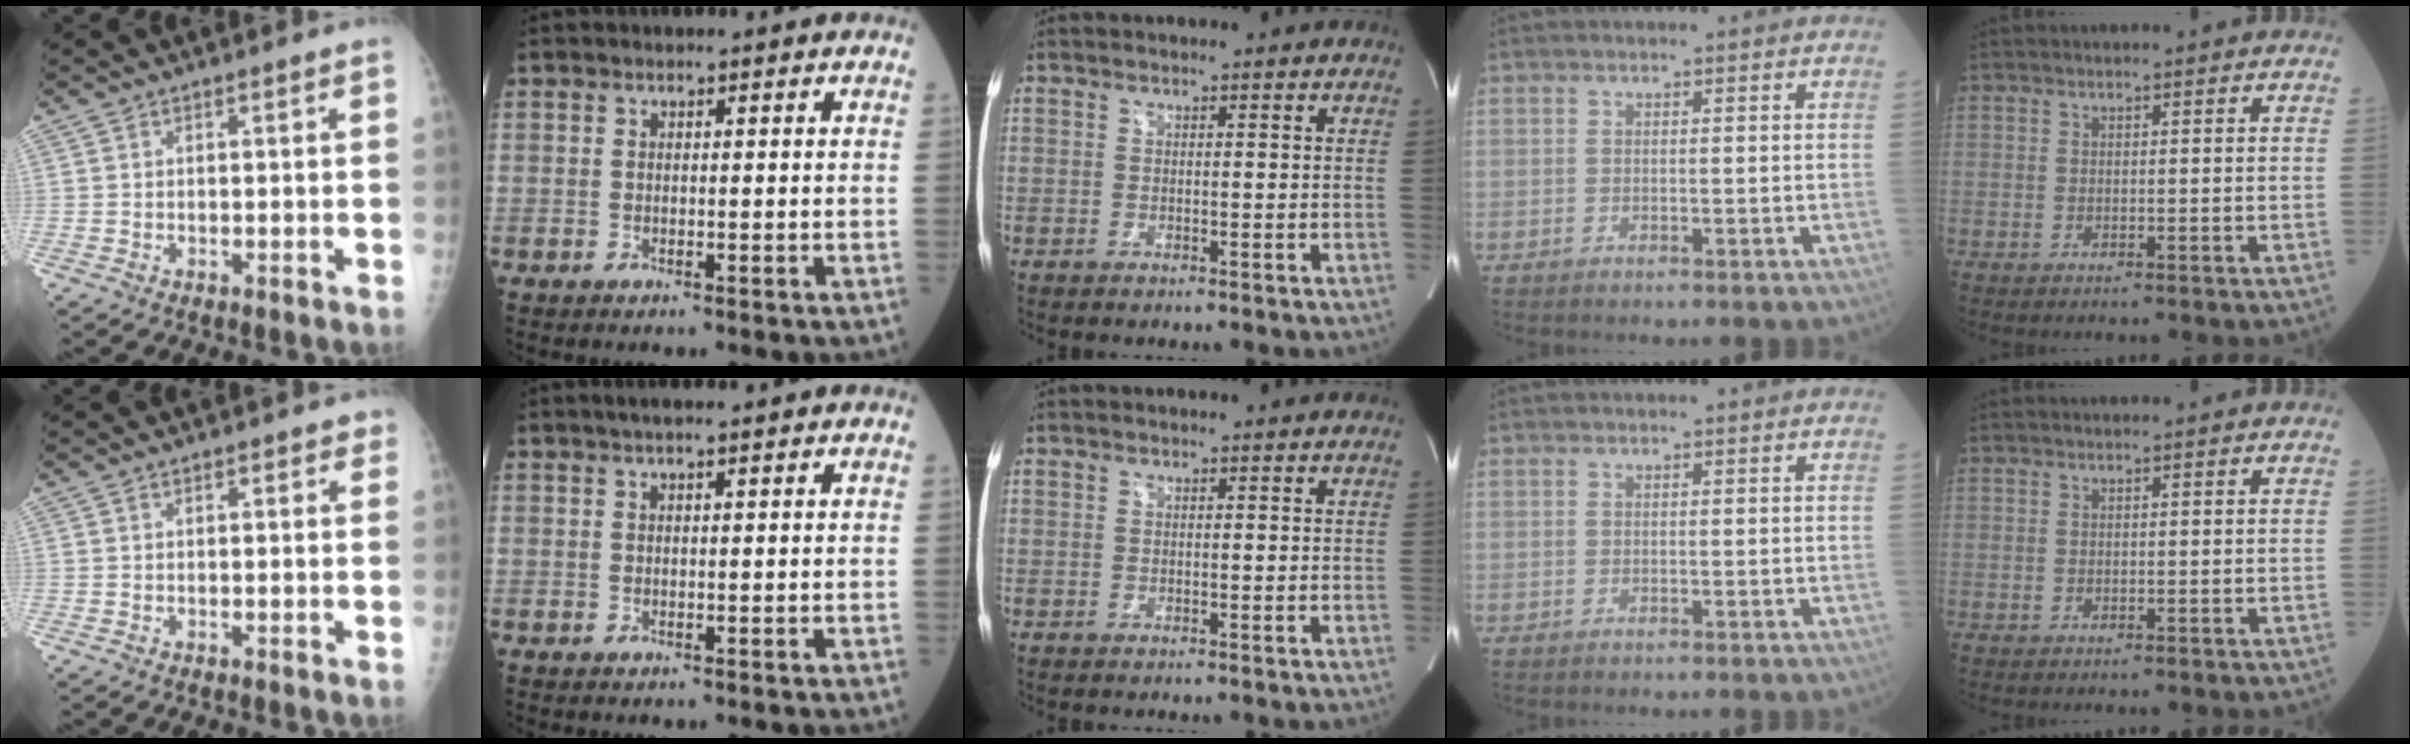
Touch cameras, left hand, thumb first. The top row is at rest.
{"thumb": {"total": 1.2, "force": [0.8, 0.7, 0.5], "torque": [0.008, -0.002, 0.004]}, "index": {"total": 2.6, "force": [1.9, 0.2, 1.7], "torque": [-0.027, 0.017, 0.030]}}